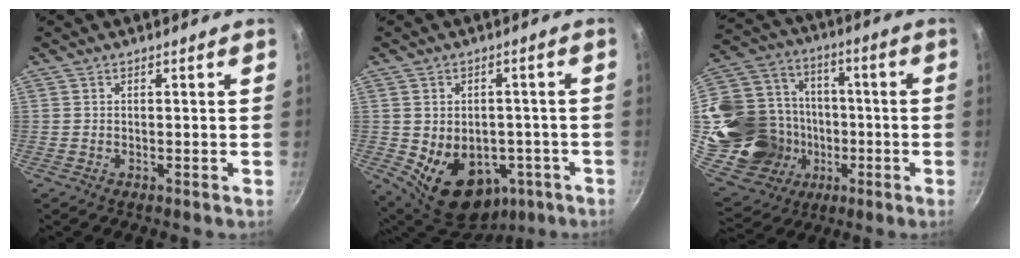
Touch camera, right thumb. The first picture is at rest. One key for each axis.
{"total": 14.7, "fx": -4.4, "fy": 10.9, "fz": 8.9, "tx": -0.105, "ty": 0.012, "tz": -0.038}
{"total": 25.8, "fx": -3.8, "fy": 21.5, "fz": 13.8, "tx": -0.257, "ty": 0.054, "tz": -0.038}